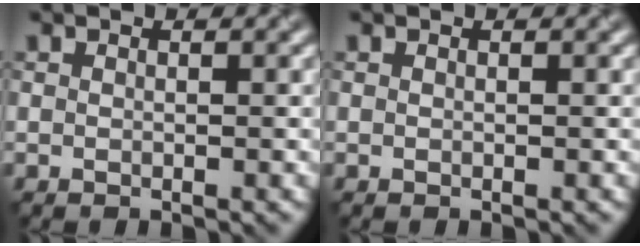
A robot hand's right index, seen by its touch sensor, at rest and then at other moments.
{"total": 0.0}